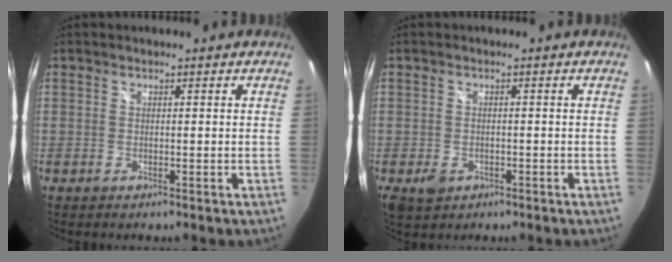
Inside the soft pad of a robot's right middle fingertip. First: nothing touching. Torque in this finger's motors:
{"motor_torque": [0.59, -0.66, 0.00, 0.04]}